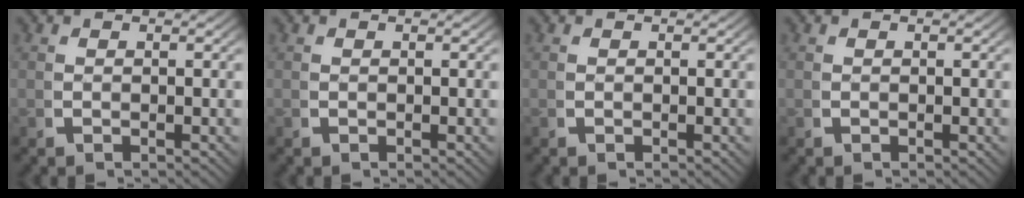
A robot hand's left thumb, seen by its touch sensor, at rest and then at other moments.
{"total": 0.0}
{"total": 0.0}
{"total": 0.0}